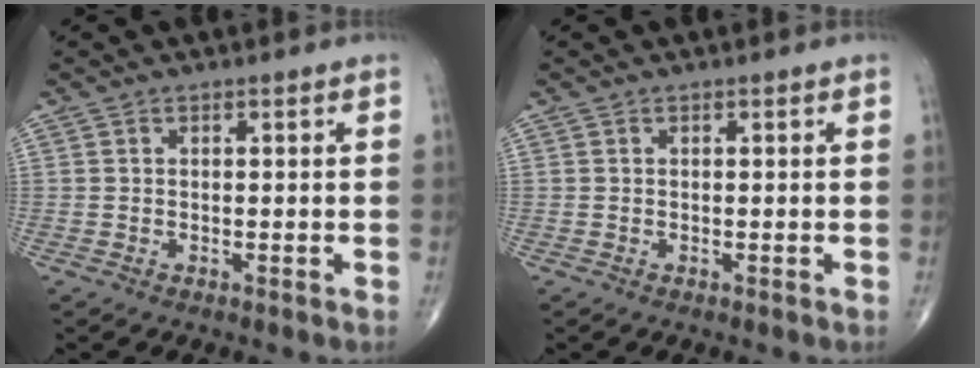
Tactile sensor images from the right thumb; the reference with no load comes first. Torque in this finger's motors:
{"motor_torque": [0.00, 0.00, 0.00, 0.00, 0.00]}